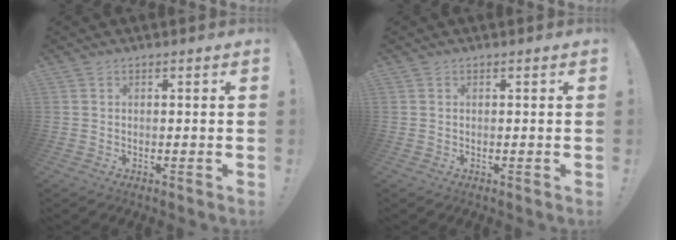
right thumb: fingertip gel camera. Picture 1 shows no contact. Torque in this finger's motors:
{"motor_torque": [0.02, 0.02, 0.00, 0.00, 0.00]}